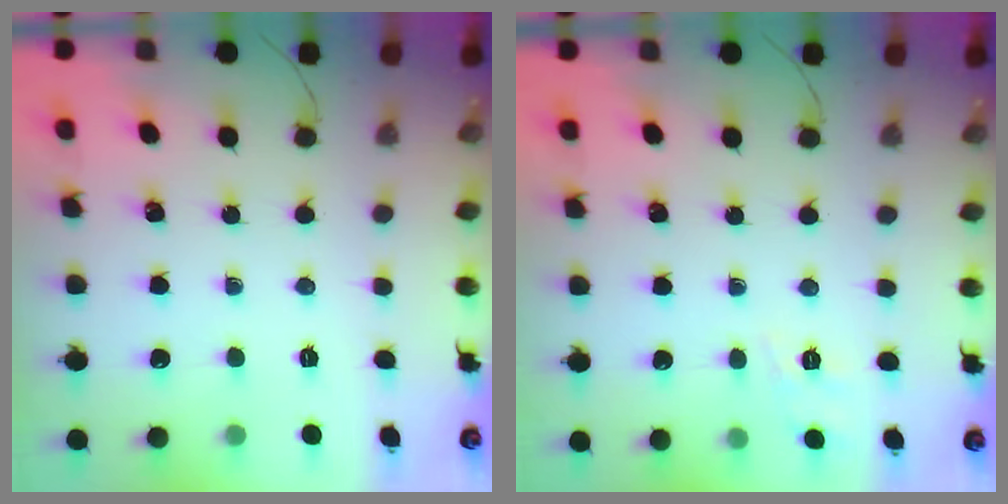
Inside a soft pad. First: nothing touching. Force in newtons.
{"total": 2.0, "press": 0.8, "slide": 1.9}